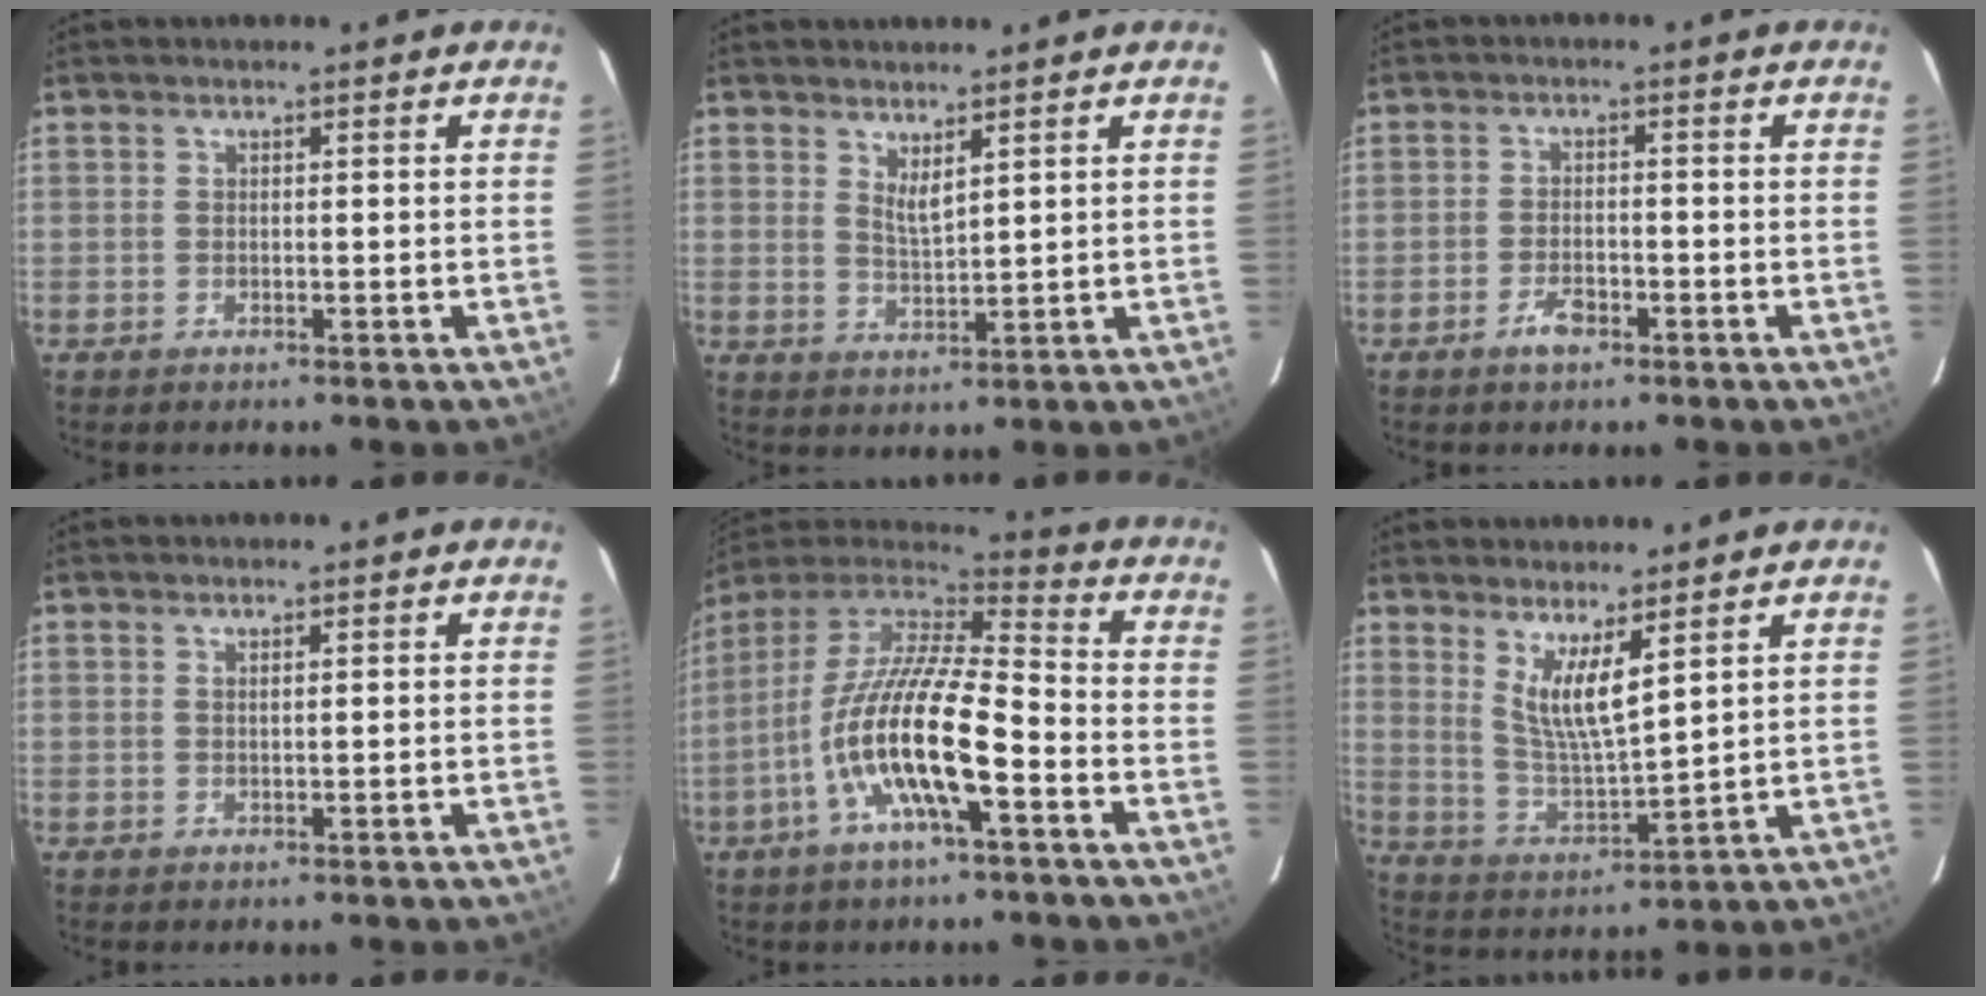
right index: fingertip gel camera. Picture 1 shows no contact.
{"total": 3.4, "force": [2.5, 0.7, 2.2], "torque": [-0.039, -0.007, 0.043]}
{"total": 3.6, "force": [-2.2, 1.8, 2.2], "torque": [-0.049, -0.001, -0.038]}
{"total": 0.7, "force": [0.4, 0.1, 0.5], "torque": [-0.010, 0.002, 0.008]}
{"total": 18.0, "force": [-6.7, 4.1, 16.2], "torque": [-0.306, -0.019, -0.136]}
{"total": 8.2, "force": [4.7, 1.2, 6.6], "torque": [-0.123, -0.018, 0.096]}